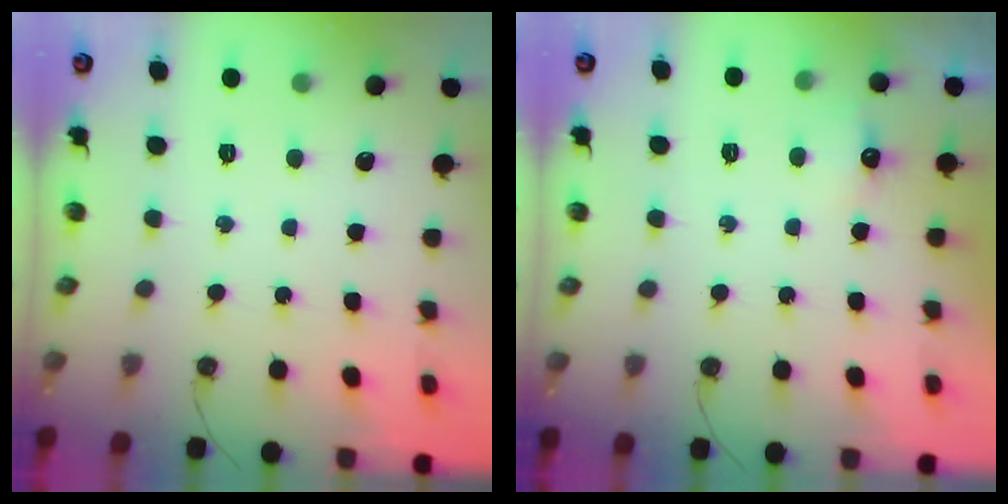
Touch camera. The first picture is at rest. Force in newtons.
{"total": 4.3, "press": 4.3, "slide": 0.7}